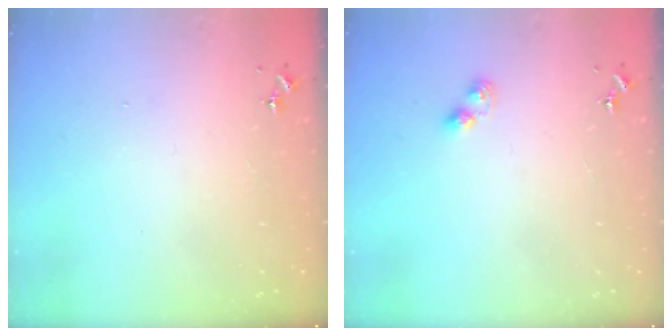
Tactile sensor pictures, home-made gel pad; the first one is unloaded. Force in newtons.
{"total": 2.8, "press": 2.7, "slide": 0.4}